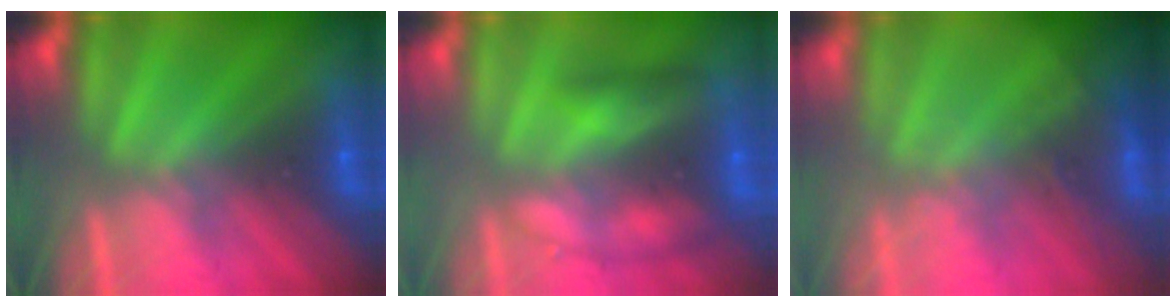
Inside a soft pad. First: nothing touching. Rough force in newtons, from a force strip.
{"total": 2.5}
{"total": 2.7}